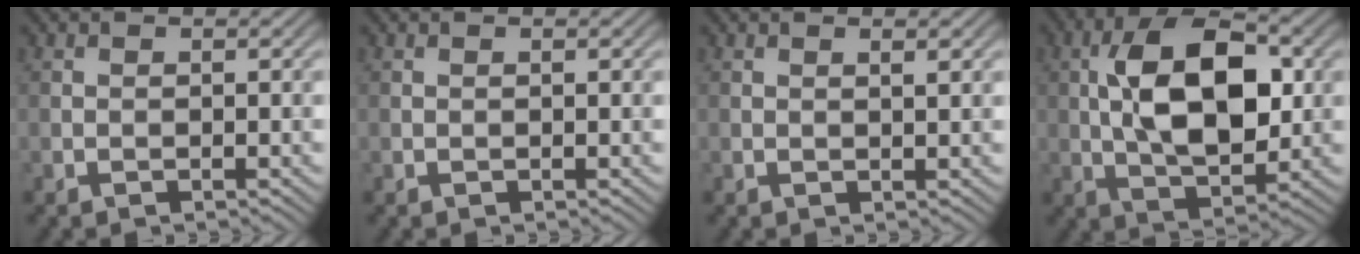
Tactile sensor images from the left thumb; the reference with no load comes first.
{"total": 0.0}
{"total": 1.1, "force": [0.6, 0.1, 0.9], "torque": [-0.015, 0.002, 0.011]}
{"total": 12.4, "force": [1.4, 6.3, 10.5], "torque": [-0.189, 0.012, 0.022]}